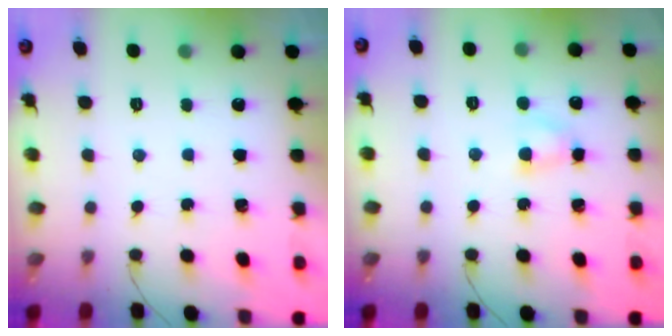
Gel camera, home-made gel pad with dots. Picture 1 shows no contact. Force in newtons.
{"total": 3.0, "press": 2.8, "slide": 0.9}